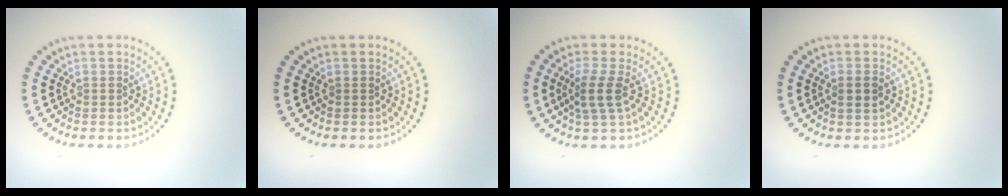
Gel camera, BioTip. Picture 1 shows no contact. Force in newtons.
{"total": 0.0}
{"total": 2.6, "press": 2.0, "slide": 1.6}
{"total": 1.5, "press": 1.4, "slide": 0.4}